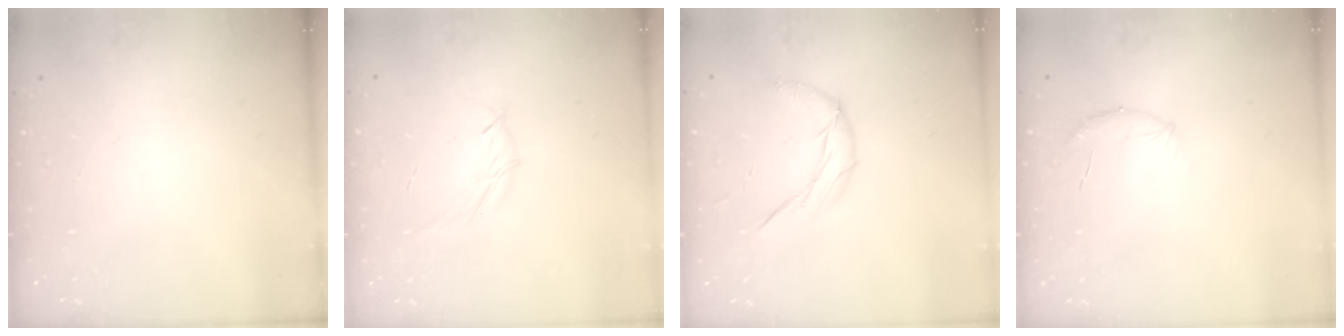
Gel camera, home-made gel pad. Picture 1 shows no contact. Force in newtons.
{"total": 3.9, "press": 3.8, "slide": 0.8}
{"total": 8.4, "press": 8.4, "slide": 0.3}
{"total": 8.3, "press": 8.1, "slide": 1.7}